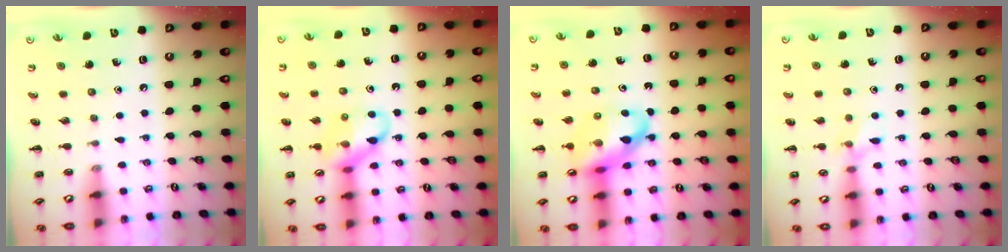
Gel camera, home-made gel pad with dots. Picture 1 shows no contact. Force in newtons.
{"total": 13.2, "press": 13.2, "slide": 1.4}
{"total": 14.7, "press": 14.2, "slide": 3.9}
{"total": 6.9, "press": 6.7, "slide": 1.7}